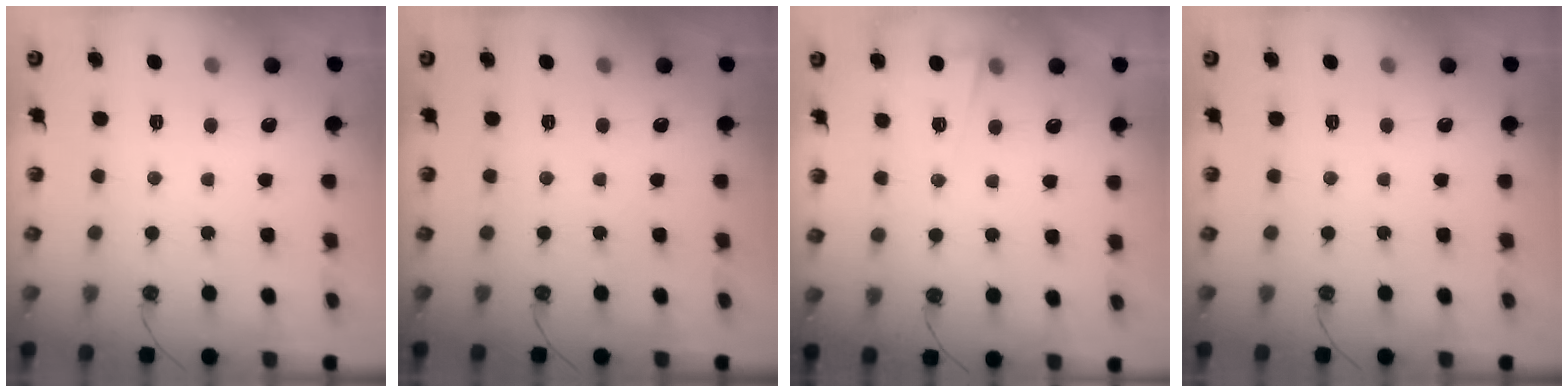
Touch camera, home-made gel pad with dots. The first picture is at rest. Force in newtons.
{"total": 0.0}
{"total": 2.9, "press": 2.7, "slide": 1.1}
{"total": 0.0}